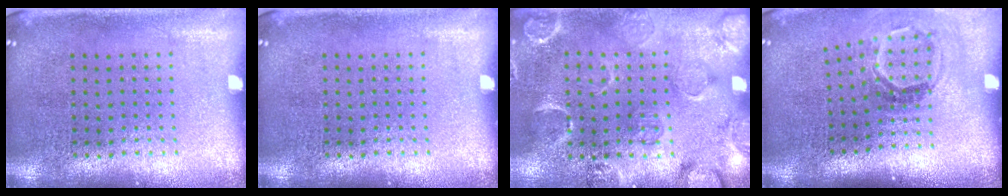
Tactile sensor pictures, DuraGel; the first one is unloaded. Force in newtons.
{"total": 0.0}
{"total": 2.8, "press": 1.9, "slide": 2.1}
{"total": 1.8, "press": 1.2, "slide": 1.4}